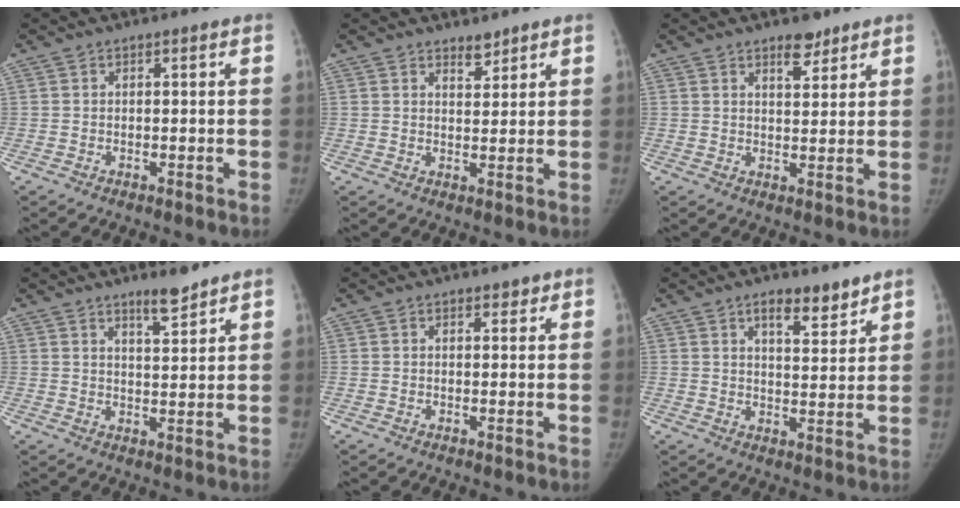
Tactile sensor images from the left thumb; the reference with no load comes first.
{"total": 2.6, "force": [2.2, 1.1, 0.8], "torque": [0.002, -0.019, 0.036]}
{"total": 4.4, "force": [3.2, 1.9, 2.3], "torque": [-0.018, -0.022, 0.050]}
{"total": 4.5, "force": [3.7, 0.6, 2.4], "torque": [-0.029, -0.034, 0.059]}
{"total": 1.1, "force": [0.8, 0.6, 0.3], "torque": [0.005, -0.005, 0.008]}
{"total": 6.3, "force": [4.7, 2.2, 3.7], "torque": [-0.035, -0.034, 0.072]}